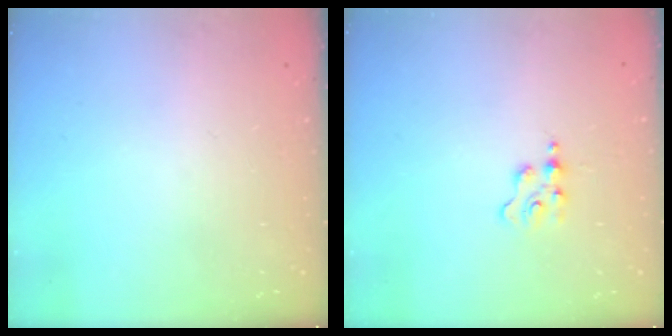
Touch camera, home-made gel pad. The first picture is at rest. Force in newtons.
{"total": 1.8, "press": 1.8, "slide": 0.3}